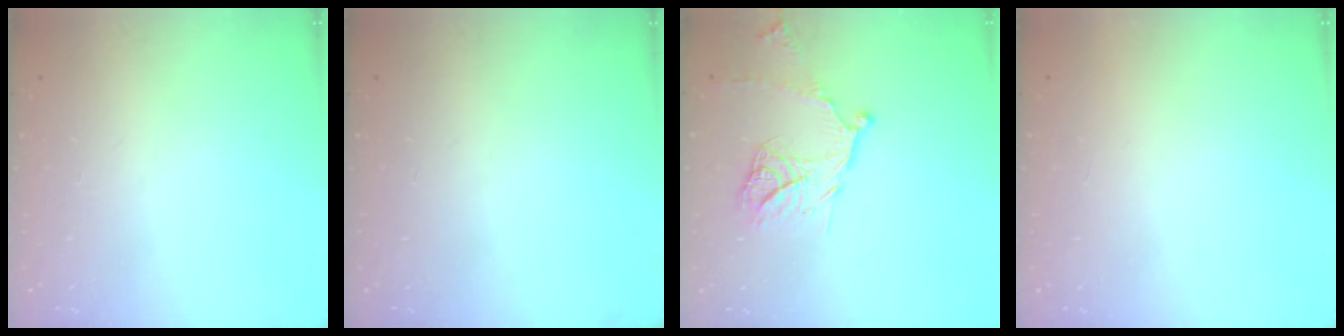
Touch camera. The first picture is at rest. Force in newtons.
{"total": 0.0}
{"total": 12.4, "press": 12.4, "slide": 1.0}
{"total": 1.5, "press": 1.5, "slide": 0.1}